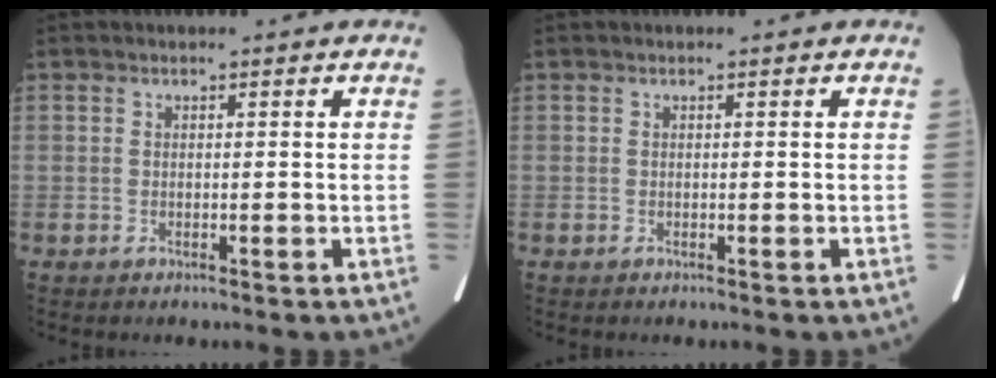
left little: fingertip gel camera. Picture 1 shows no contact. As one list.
[{"total": 0.0}]